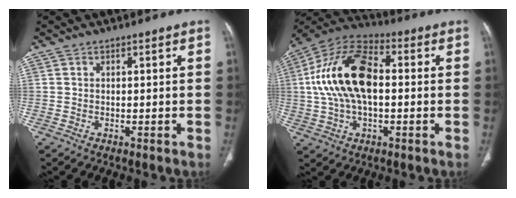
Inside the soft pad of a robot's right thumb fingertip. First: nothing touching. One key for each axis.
{"total": 17.9, "fx": 1.2, "fy": 9.8, "fz": 14.9, "tx": -0.284, "ty": 0.030, "tz": 0.013}